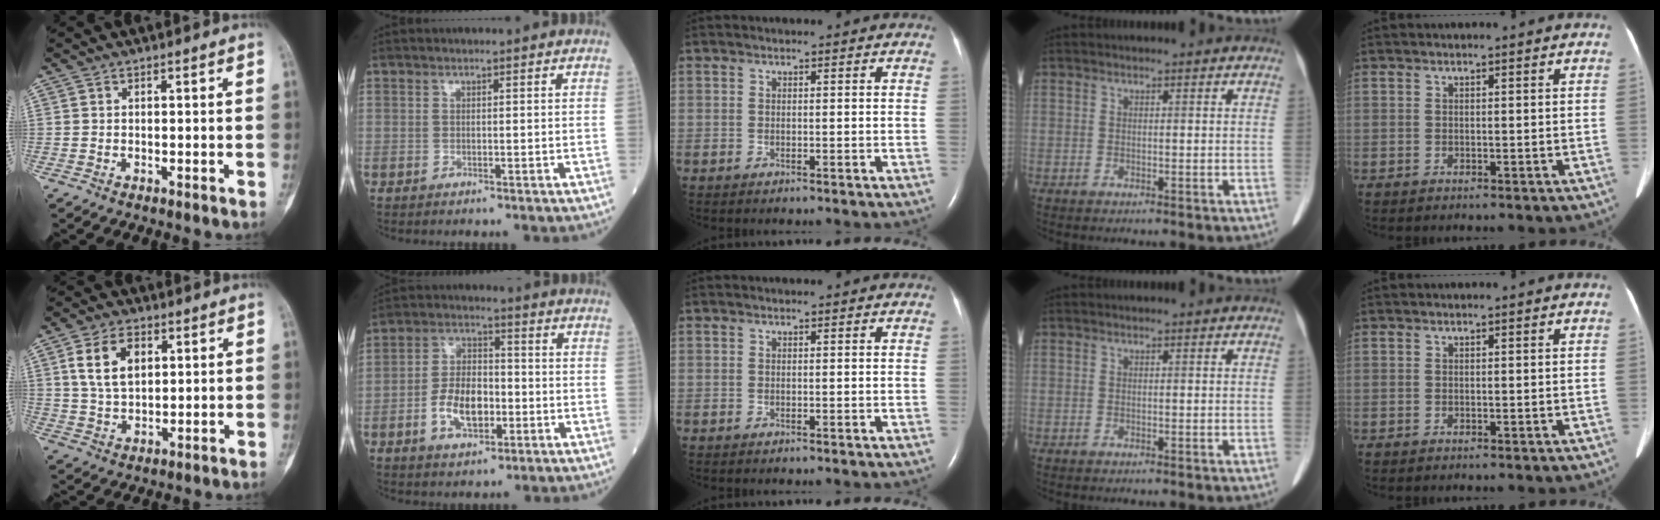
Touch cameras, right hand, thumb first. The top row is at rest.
{"thumb": {"total": 9.1, "force": [3.0, 5.7, 6.5], "torque": [-0.112, -0.005, 0.060]}, "index": {"total": 8.6, "force": [-2.5, 4.6, 6.8], "torque": [-0.136, 0.011, -0.044]}}